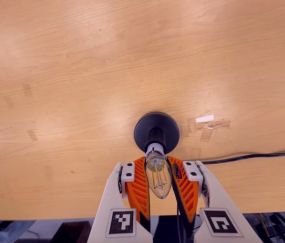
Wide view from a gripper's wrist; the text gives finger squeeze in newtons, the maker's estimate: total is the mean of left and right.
{"total": 18.0, "left": 16.9, "right": 19.1}